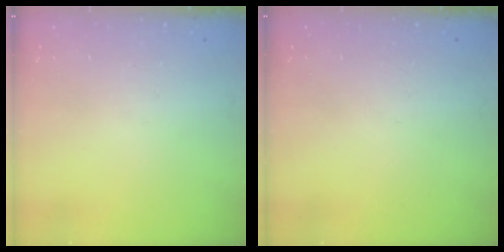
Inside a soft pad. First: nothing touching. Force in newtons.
{"total": 0.0}